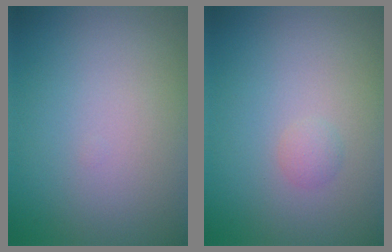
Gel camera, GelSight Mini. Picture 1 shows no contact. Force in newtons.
{"total": 0.8, "press": 0.8, "slide": 0.1}